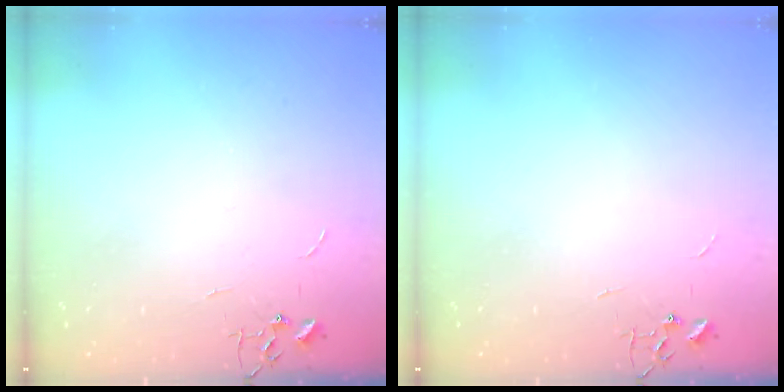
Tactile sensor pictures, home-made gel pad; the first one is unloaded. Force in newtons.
{"total": 0.0}